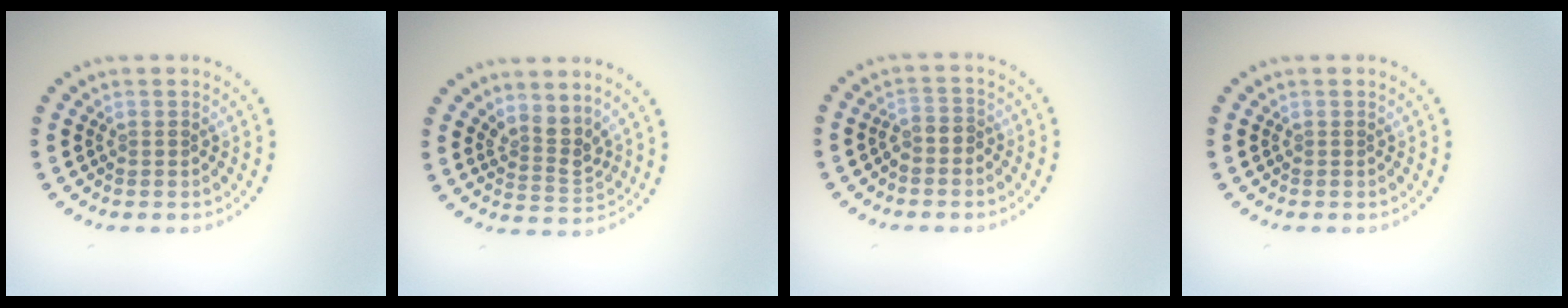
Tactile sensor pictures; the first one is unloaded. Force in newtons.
{"total": 2.7, "press": 2.0, "slide": 1.8}
{"total": 1.2, "press": 0.8, "slide": 0.8}
{"total": 0.0}